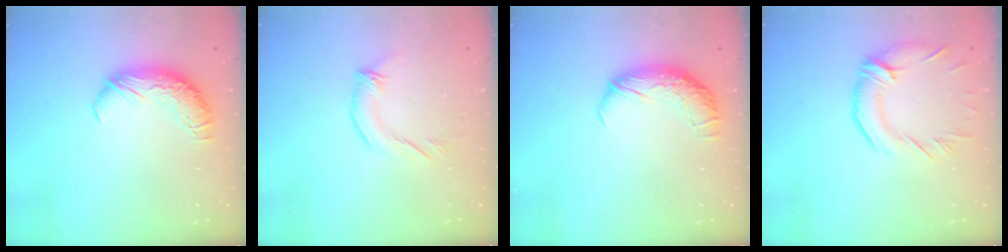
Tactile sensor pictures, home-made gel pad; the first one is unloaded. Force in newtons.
{"total": 2.3, "press": 2.3, "slide": 0.6}
{"total": 2.4, "press": 1.0, "slide": 2.2}
{"total": 2.9, "press": 2.5, "slide": 1.5}